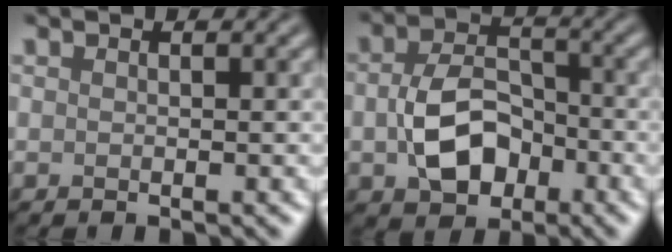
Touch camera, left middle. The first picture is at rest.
{"total": 6.4, "force": [-1.4, 4.5, 4.4], "torque": [-0.088, -0.008, -0.022]}